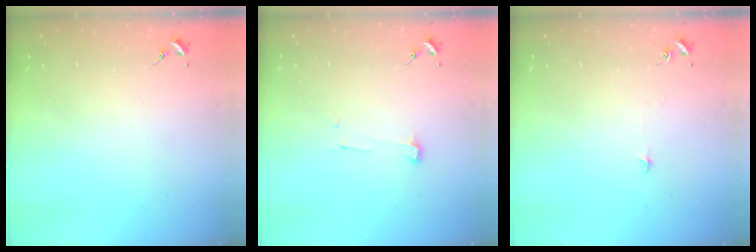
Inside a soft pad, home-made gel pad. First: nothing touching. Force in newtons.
{"total": 3.9, "press": 3.9, "slide": 0.5}
{"total": 2.9, "press": 2.9, "slide": 0.3}